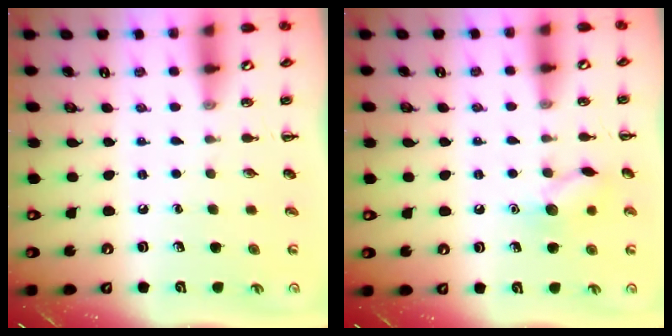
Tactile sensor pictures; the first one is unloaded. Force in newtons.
{"total": 9.3, "press": 9.3, "slide": 0.9}